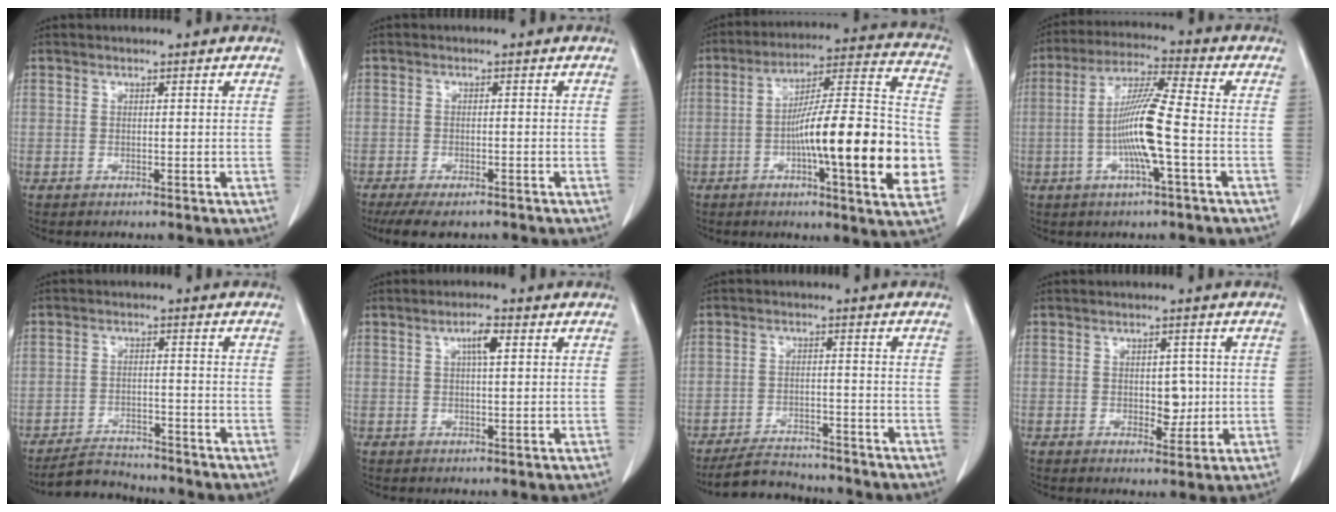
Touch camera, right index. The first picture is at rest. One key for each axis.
{"total": 7.5, "fx": -6.0, "fy": 2.2, "fz": 4.0, "tx": -0.057, "ty": -0.010, "tz": -0.089}
{"total": 22.7, "fx": -5.0, "fy": 2.4, "fz": 22.0, "tx": -0.292, "ty": 0.010, "tz": -0.073}
{"total": 10.6, "fx": -2.1, "fy": 0.1, "fz": 10.4, "tx": -0.203, "ty": 0.003, "tz": -0.046}
{"total": 5.4, "fx": -5.2, "fy": 1.2, "fz": 0.2, "tx": -0.006, "ty": -0.007, "tz": -0.089}
{"total": 3.1, "fx": 1.0, "fy": 0.6, "fz": 2.9, "tx": -0.052, "ty": 0.003, "tz": 0.017}
{"total": 7.4, "fx": -7.0, "fy": 1.9, "fz": 1.3, "tx": -0.022, "ty": -0.004, "tz": -0.114}
{"total": 3.8, "fx": -0.1, "fy": 2.3, "fz": 3.0, "tx": -0.036, "ty": 0.000, "tz": 0.005}